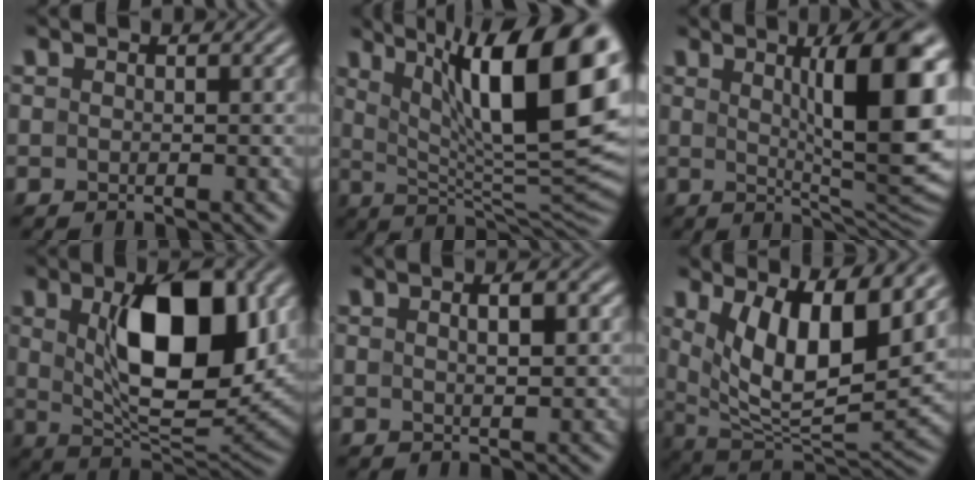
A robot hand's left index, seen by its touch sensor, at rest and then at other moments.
{"total": 16.6, "force": [6.1, 5.4, 14.4], "torque": [-0.209, 0.004, 0.107]}
{"total": 12.3, "force": [2.8, 3.4, 11.5], "torque": [-0.132, -0.001, 0.044]}
{"total": 10.9, "force": [2.4, 5.1, 9.4], "torque": [-0.149, -0.004, 0.044]}
{"total": 2.5, "force": [0.7, 0.7, 2.4], "torque": [-0.032, 0.003, 0.011]}
{"total": 10.0, "force": [3.7, 3.5, 8.6], "torque": [-0.156, -0.017, 0.071]}